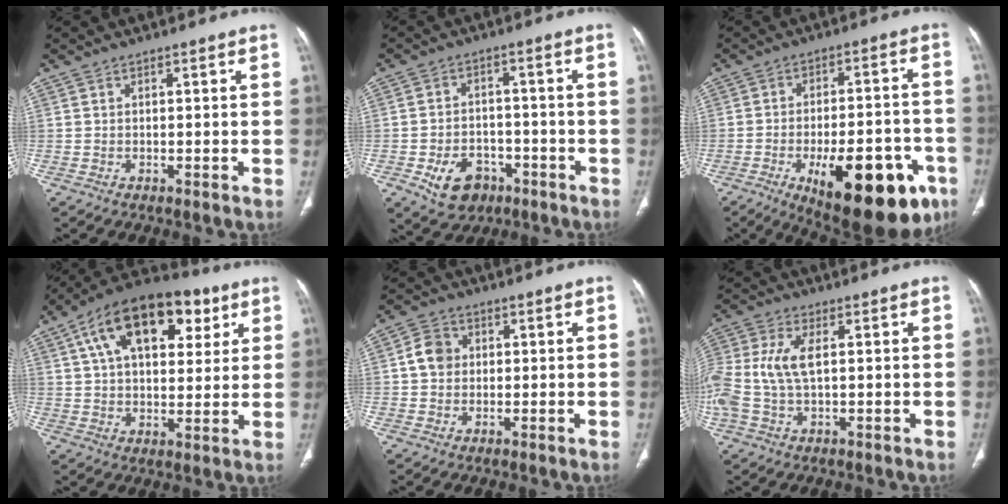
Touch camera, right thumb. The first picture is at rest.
{"total": 8.9, "force": [-4.1, 6.5, 4.5], "torque": [-0.055, 0.030, -0.057]}
{"total": 23.6, "force": [-10.4, 9.8, 18.8], "torque": [-0.205, 0.038, -0.133]}
{"total": 21.5, "force": [8.9, 11.9, 15.6], "torque": [-0.225, 0.007, 0.140]}
{"total": 5.0, "force": [0.6, 4.3, 2.5], "torque": [-0.034, 0.007, 0.007]}
{"total": 11.0, "force": [1.0, 5.9, 9.2], "torque": [-0.237, 0.013, 0.022]}